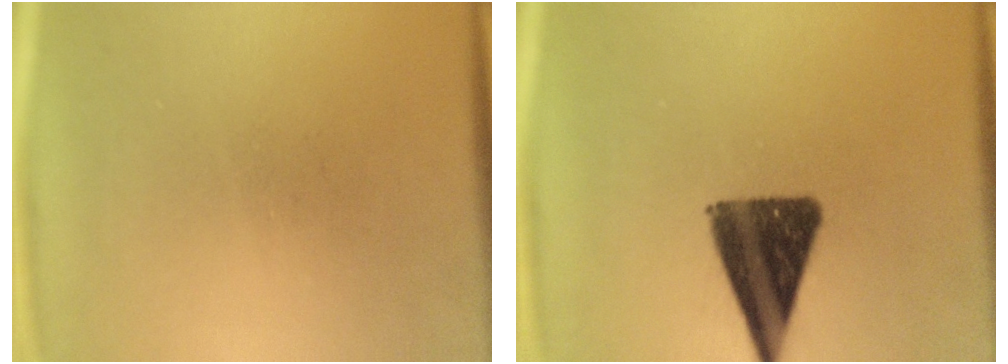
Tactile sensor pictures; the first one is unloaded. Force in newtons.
{"total": 13.2}